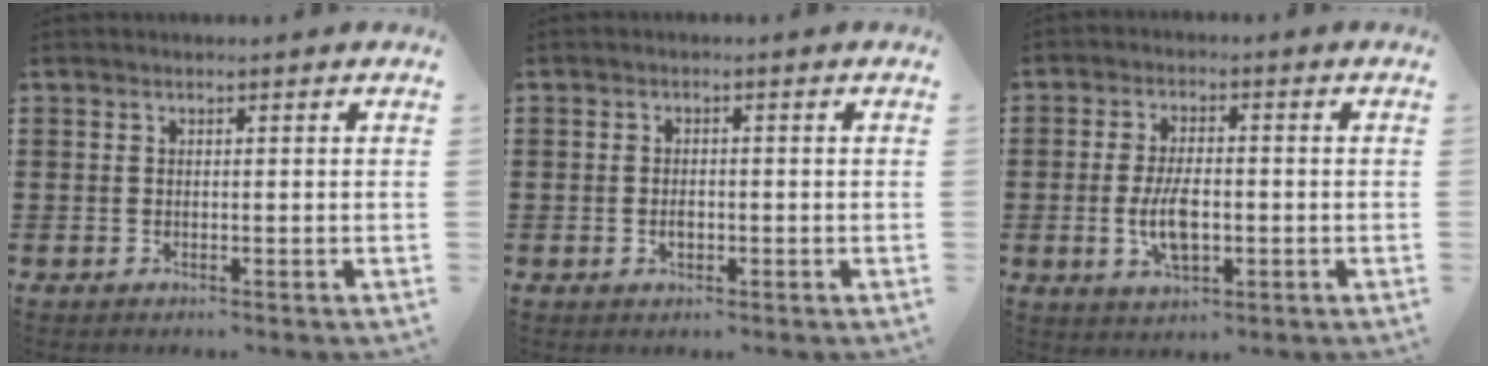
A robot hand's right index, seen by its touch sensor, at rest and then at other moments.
{"total": 1.8, "force": [-0.5, 1.0, 1.4], "torque": [-0.027, 0.002, -0.009]}
{"total": 6.3, "force": [-1.1, 3.1, 5.4], "torque": [-0.115, 0.000, -0.022]}